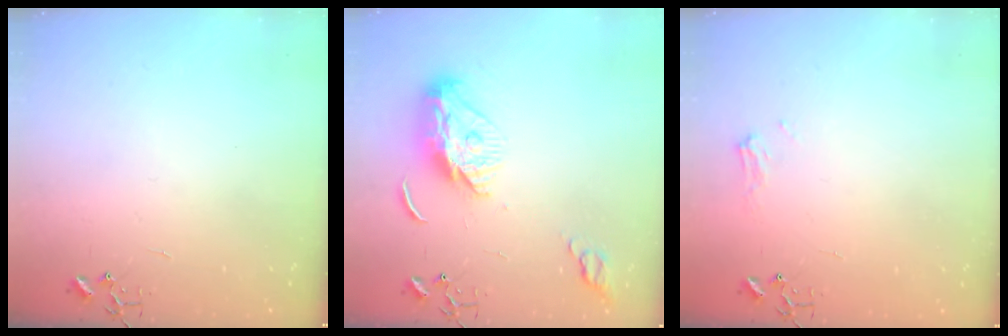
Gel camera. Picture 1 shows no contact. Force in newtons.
{"total": 10.9, "press": 10.9, "slide": 0.9}
{"total": 6.7, "press": 6.7, "slide": 0.7}